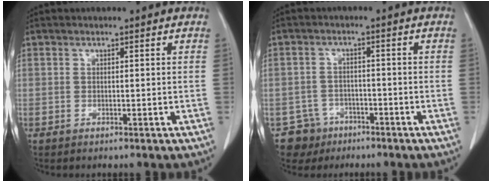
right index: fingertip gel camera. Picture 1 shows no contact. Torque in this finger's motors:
{"motor_torque": [-0.49, 0.09, -1.05, -0.21]}